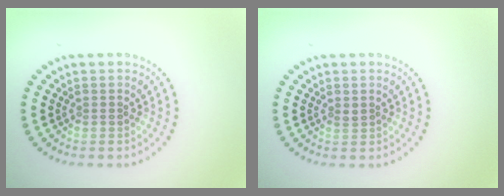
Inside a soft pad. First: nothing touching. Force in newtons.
{"total": 0.5, "press": 0.4, "slide": 0.4}